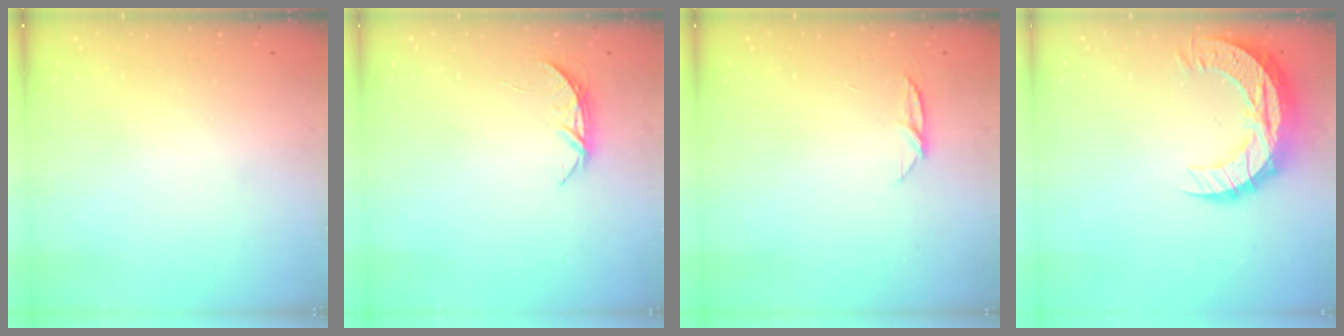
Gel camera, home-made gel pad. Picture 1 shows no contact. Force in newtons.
{"total": 4.2, "press": 4.2, "slide": 0.5}
{"total": 5.1, "press": 5.1, "slide": 0.6}
{"total": 12.7, "press": 12.7, "slide": 0.9}